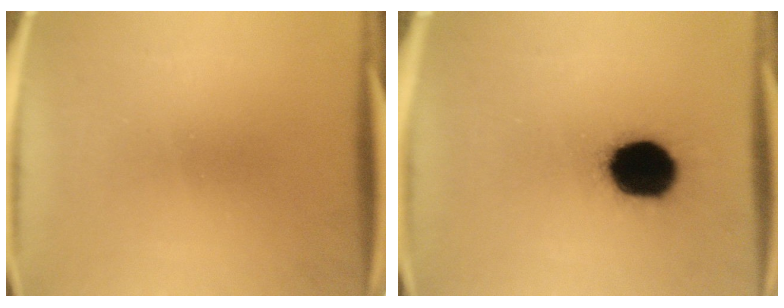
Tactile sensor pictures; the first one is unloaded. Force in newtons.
{"total": 15.6}